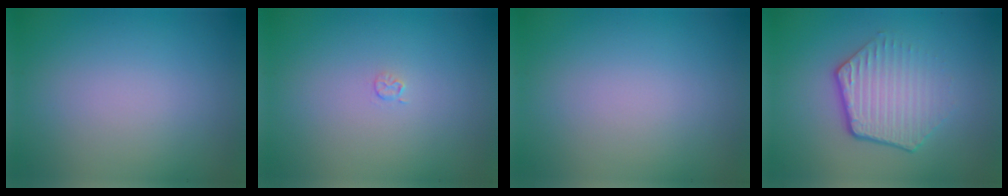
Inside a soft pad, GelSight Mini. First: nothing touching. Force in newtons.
{"total": 0.6, "press": 0.3, "slide": 0.6}
{"total": 0.0}
{"total": 4.3, "press": 3.1, "slide": 2.9}